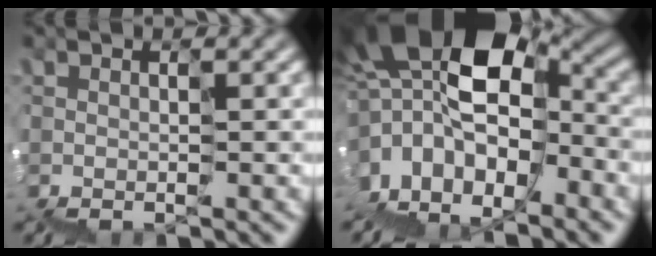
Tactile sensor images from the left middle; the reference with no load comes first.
{"total": 12.5, "force": [-0.8, 8.7, 8.9], "torque": [-0.186, 0.011, -0.001]}